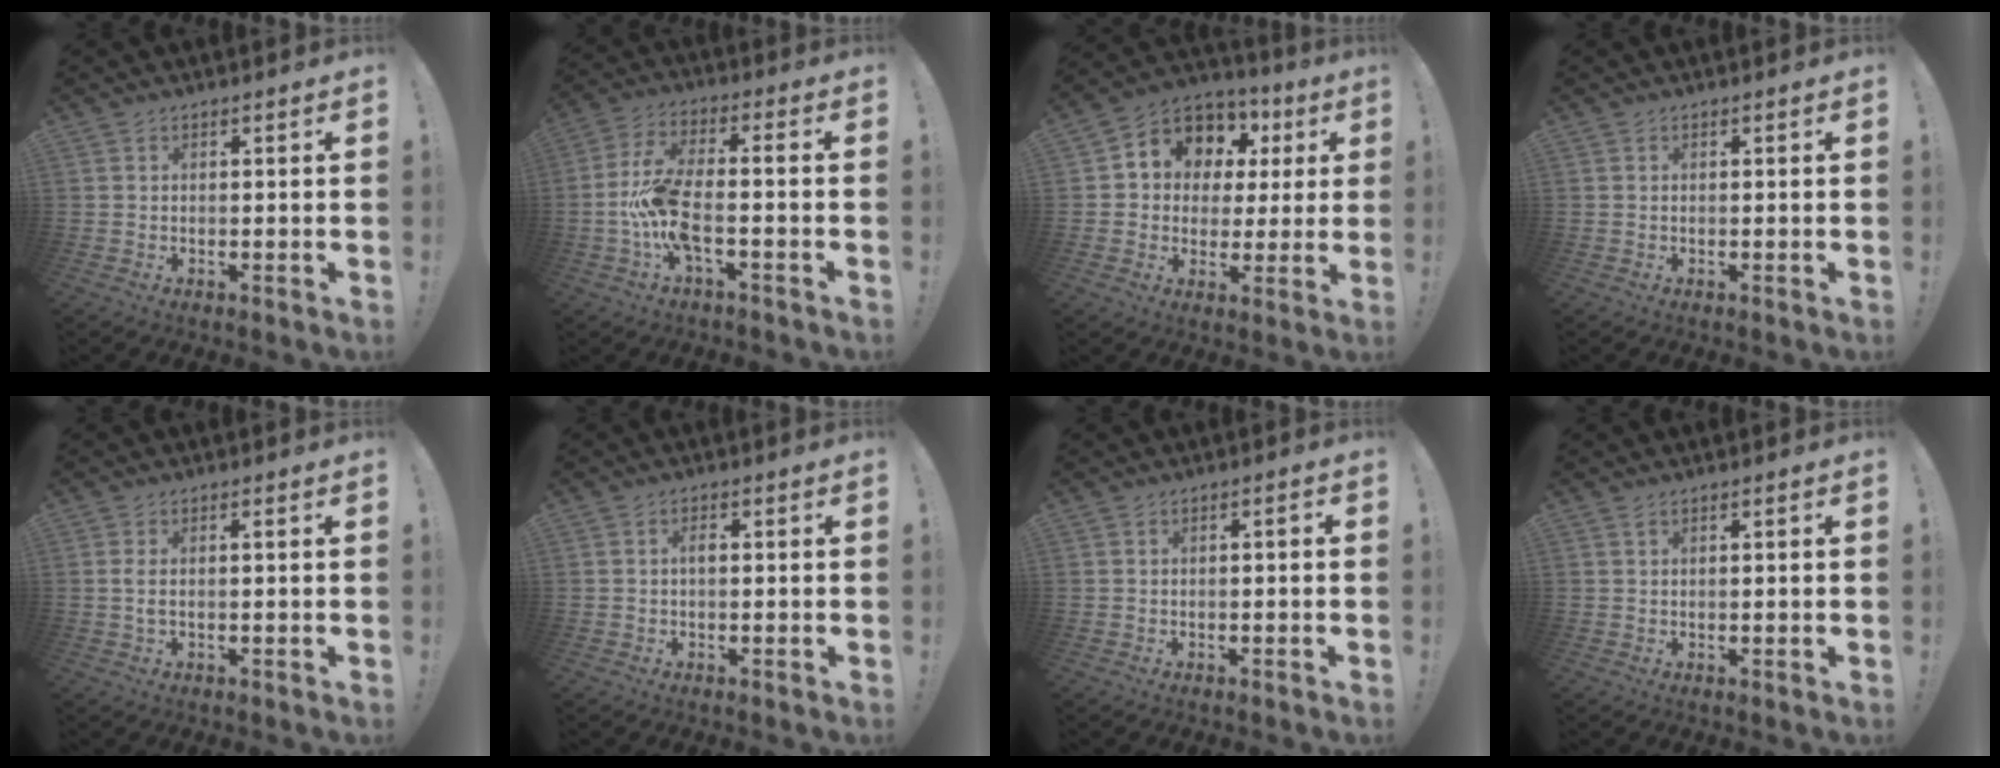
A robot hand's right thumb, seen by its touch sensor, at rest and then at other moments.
{"total": 12.0, "force": [-3.9, 3.7, 10.7], "torque": [-0.226, 0.002, -0.071]}
{"total": 9.4, "force": [3.7, 7.9, 3.4], "torque": [-0.051, -0.034, 0.075]}
{"total": 0.0}
{"total": 1.9, "force": [0.1, 0.1, 1.9], "torque": [-0.043, 0.002, 0.001]}
{"total": 1.4, "force": [-0.4, 0.5, 1.3], "torque": [-0.023, 0.006, -0.012]}
{"total": 1.3, "force": [-1.0, 0.1, 0.8], "torque": [-0.020, 0.005, -0.016]}
{"total": 0.9, "force": [0.5, -0.1, 0.8], "torque": [-0.014, -0.002, 0.007]}